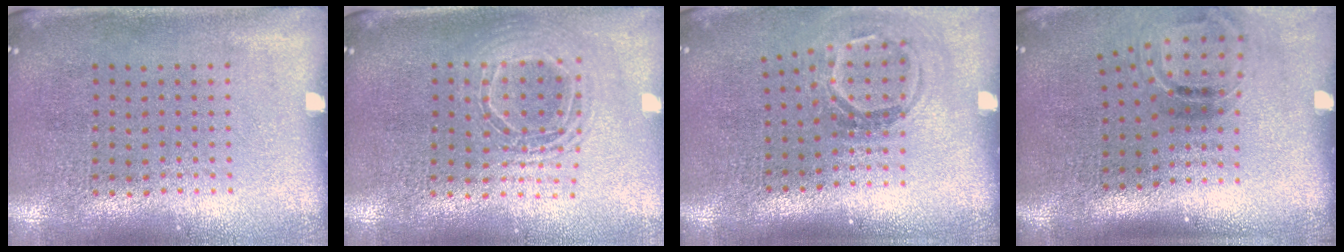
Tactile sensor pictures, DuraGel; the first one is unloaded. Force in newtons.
{"total": 1.6, "press": 1.4, "slide": 0.8}
{"total": 1.9, "press": 1.2, "slide": 1.4}
{"total": 1.5, "press": 1.0, "slide": 1.1}